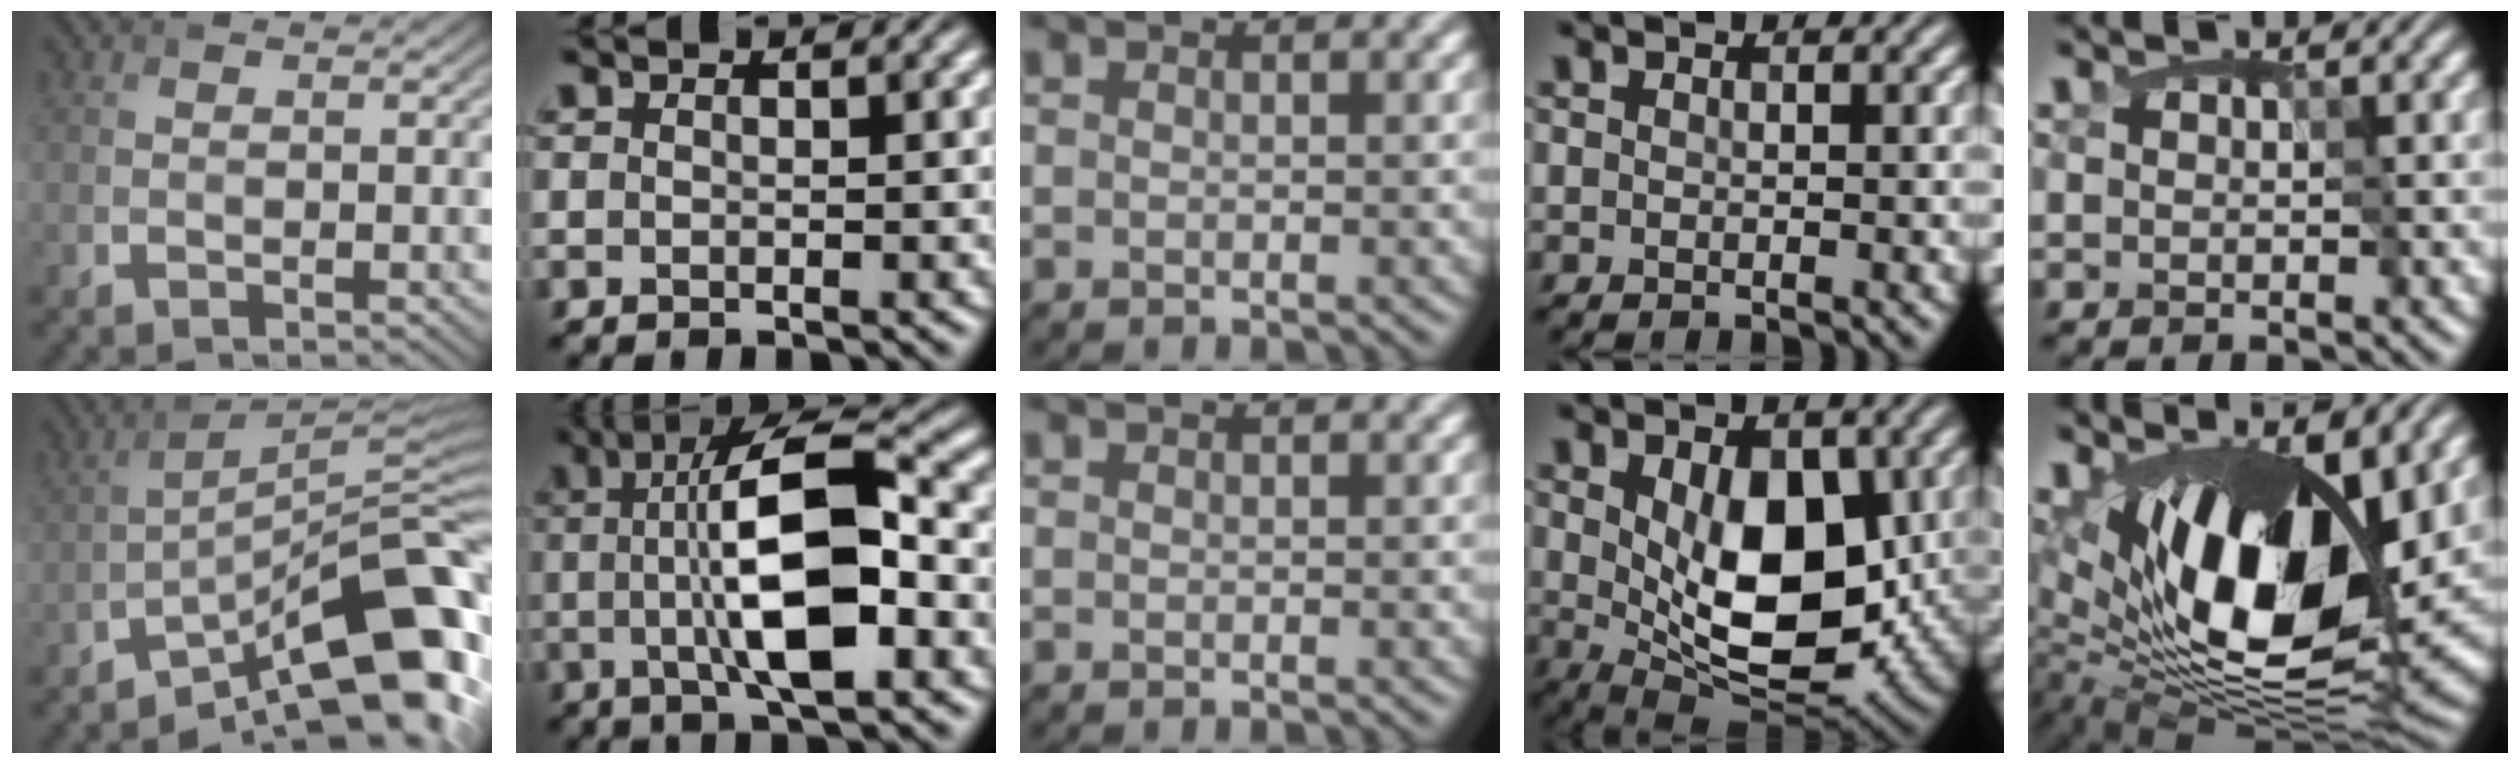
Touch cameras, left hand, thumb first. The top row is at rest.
{"thumb": {"total": 14.4, "force": [-9.0, 4.0, 10.5], "torque": [-0.167, 0.003, -0.155]}, "index": {"total": 10.6, "force": [-0.1, 3.2, 10.2], "torque": [-0.164, 0.016, -0.009]}, "ring": {"total": 10.3, "force": [0.9, 5.8, 8.5], "torque": [-0.132, -0.018, 0.027]}, "little": {"total": 15.0, "force": [3.0, 7.4, 12.7], "torque": [-0.196, -0.012, 0.046]}}